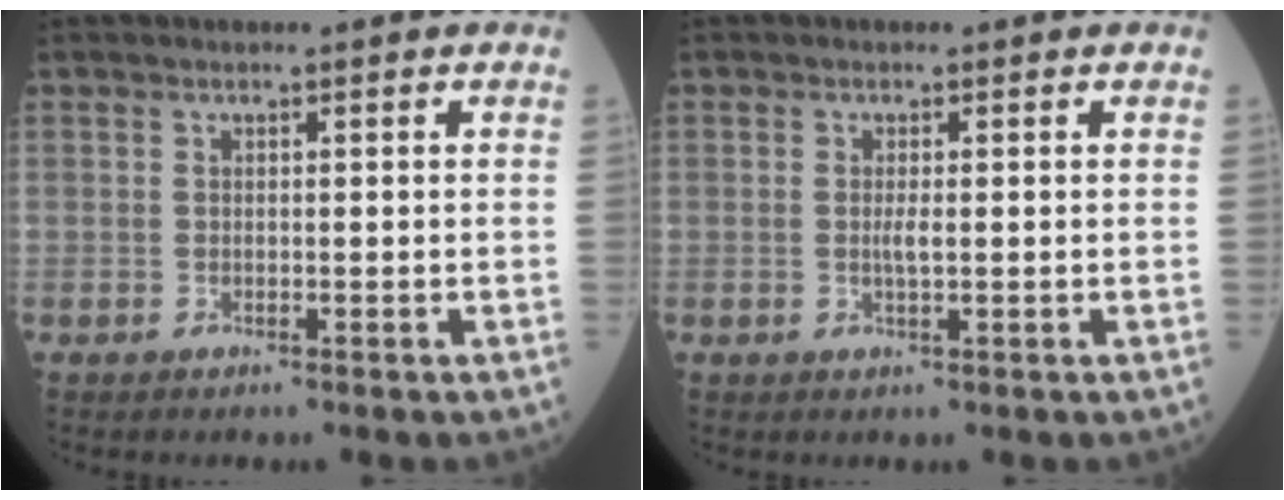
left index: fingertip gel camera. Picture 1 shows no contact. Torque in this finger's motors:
{"motor_torque": [0.31, 0.14, 0.03, 0.01]}